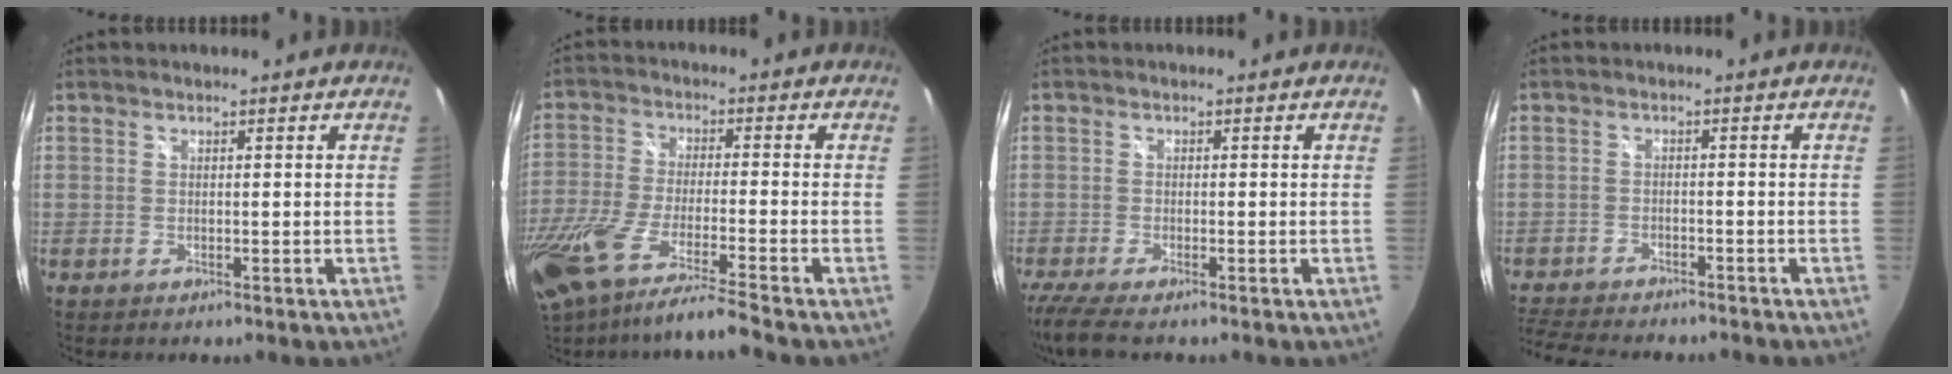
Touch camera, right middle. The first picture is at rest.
{"total": 16.9, "force": [-13.0, 0.2, 10.8], "torque": [-0.219, -0.065, -0.227]}
{"total": 4.8, "force": [-3.6, 0.2, 3.2], "torque": [-0.073, -0.026, -0.071]}
{"total": 9.9, "force": [-8.8, 2.2, 3.7], "torque": [-0.101, -0.017, -0.147]}